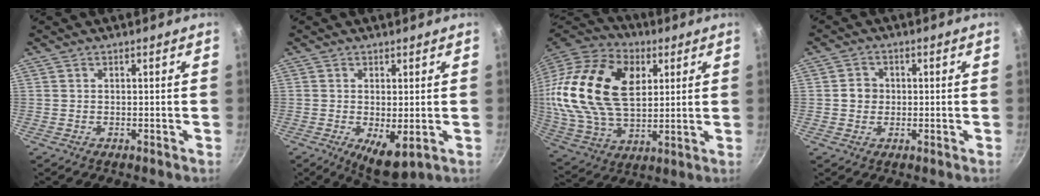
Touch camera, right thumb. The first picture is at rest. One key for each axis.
{"total": 6.4, "fx": -0.9, "fy": 2.6, "fz": 5.8, "tx": -0.079, "ty": -0.013, "tz": -0.003}
{"total": 26.8, "fx": 6.9, "fy": 17.2, "fz": 19.3, "tx": -0.358, "ty": -0.001, "tz": 0.120}
{"total": 3.3, "fx": 0.0, "fy": 3.1, "fz": 1.3, "tx": -0.002, "ty": 0.006, "tz": -0.005}